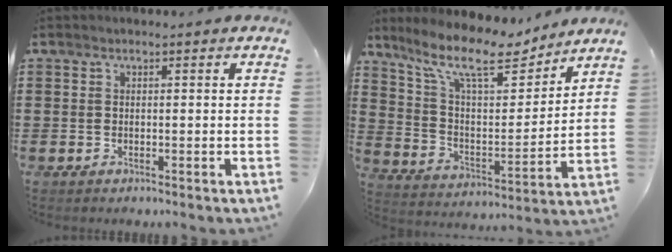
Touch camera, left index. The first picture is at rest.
{"total": 11.7, "force": [8.7, 3.2, 7.0], "torque": [-0.160, -0.039, 0.149]}